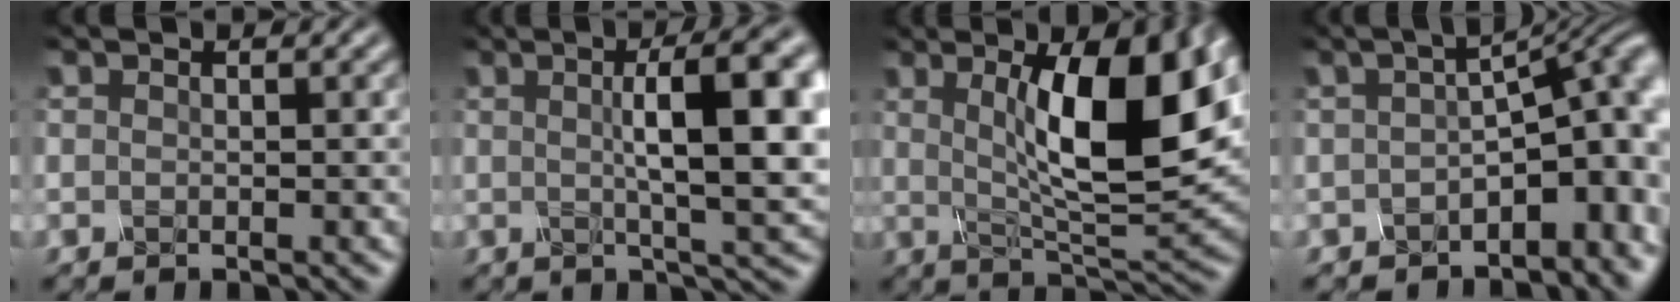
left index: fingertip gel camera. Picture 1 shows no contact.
{"total": 11.0, "force": [1.7, 2.7, 10.5], "torque": [-0.125, 0.015, 0.021]}
{"total": 11.5, "force": [2.4, 2.9, 10.9], "torque": [-0.154, 0.004, 0.044]}
{"total": 9.5, "force": [-1.7, 4.5, 8.2], "torque": [-0.091, 0.004, -0.024]}